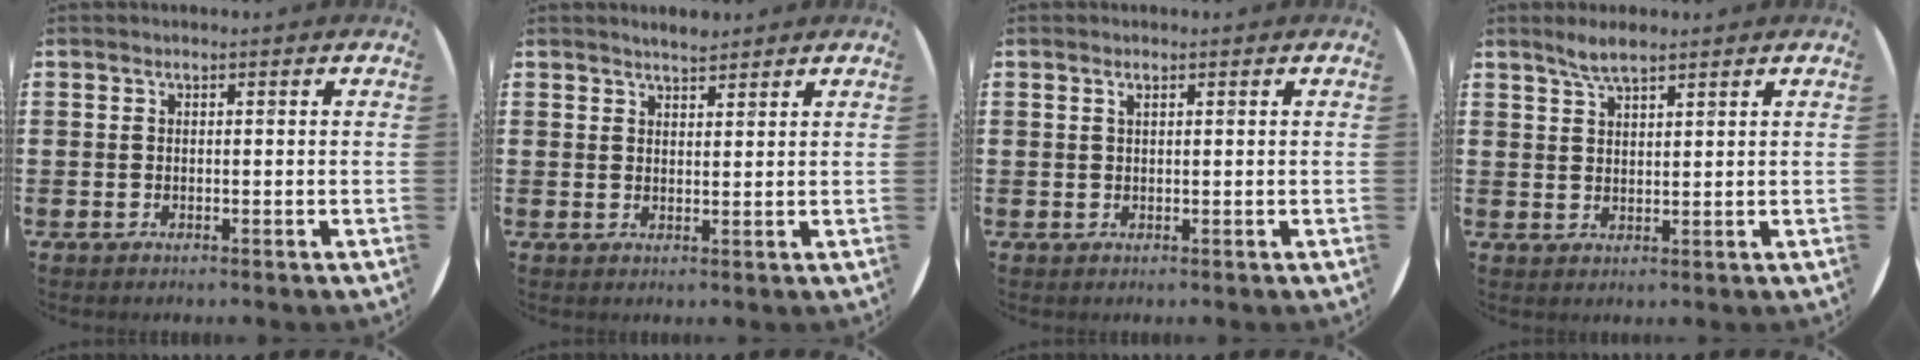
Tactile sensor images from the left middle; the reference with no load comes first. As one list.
[{"total": 2.1, "force": [2.1, 0.3, 0.2], "torque": [-0.006, 0.002, 0.039]}, {"total": 0.7, "force": [0.4, 0.1, 0.5], "torque": [-0.010, 0.001, 0.007]}, {"total": 3.1, "force": [2.6, 0.6, 1.6], "torque": [-0.035, 0.004, 0.047]}]